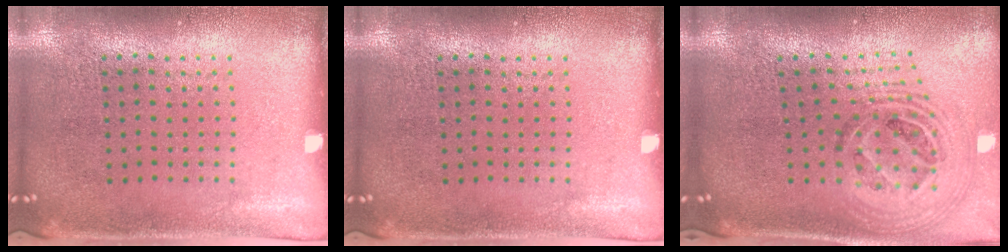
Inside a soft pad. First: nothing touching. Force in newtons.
{"total": 0.0}
{"total": 1.9, "press": 1.6, "slide": 1.1}